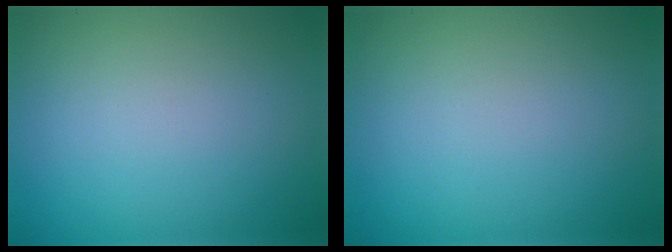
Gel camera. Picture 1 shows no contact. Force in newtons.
{"total": 0.0}